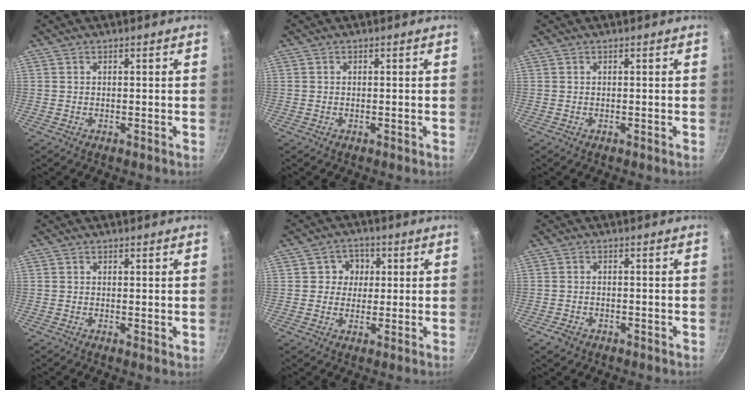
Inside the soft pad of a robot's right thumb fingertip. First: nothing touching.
{"total": 0.0}
{"total": 0.0}
{"total": 0.9, "force": [0.3, 0.5, 0.7], "torque": [-0.011, -0.003, 0.002]}
{"total": 5.2, "force": [0.9, 4.9, 1.5], "torque": [0.015, 0.005, 0.006]}
{"total": 2.8, "force": [-1.6, 2.0, 1.2], "torque": [-0.022, 0.016, -0.023]}